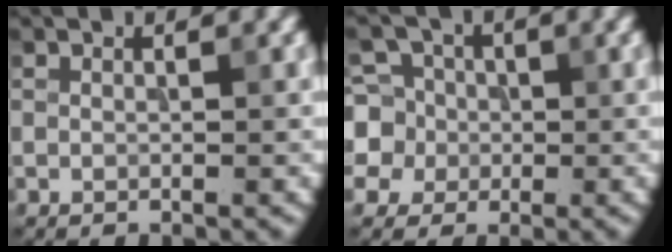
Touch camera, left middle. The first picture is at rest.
{"total": 7.1, "force": [0.7, 6.7, 2.1], "torque": [-0.046, 0.036, -0.001]}